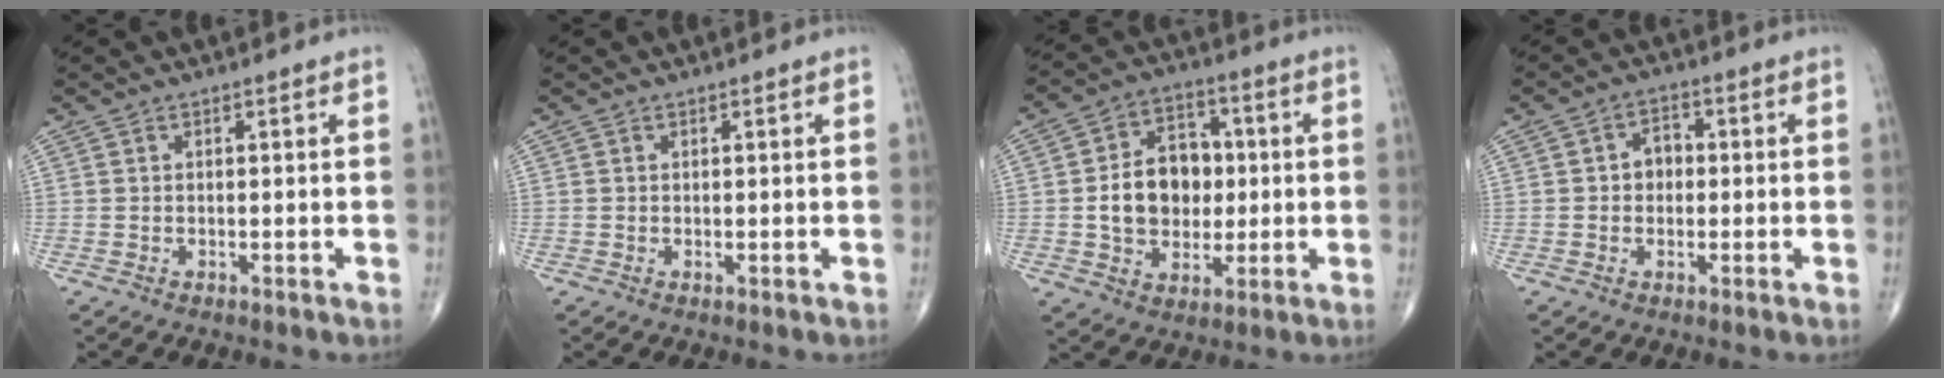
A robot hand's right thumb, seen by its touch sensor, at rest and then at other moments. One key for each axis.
{"total": 0.0}
{"total": 13.2, "fx": 0.1, "fy": 10.0, "fz": 8.6, "tx": -0.105, "ty": 0.019, "tz": 0.002}
{"total": 4.0, "fx": 0.0, "fy": 3.2, "fz": 2.4, "tx": -0.019, "ty": 0.016, "tz": -0.007}